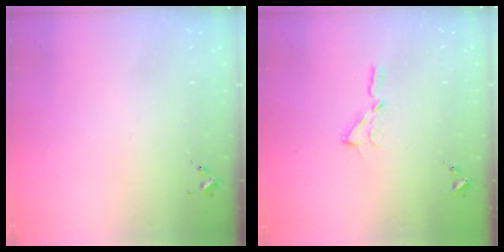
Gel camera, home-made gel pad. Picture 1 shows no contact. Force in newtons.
{"total": 4.0, "press": 4.0, "slide": 0.4}